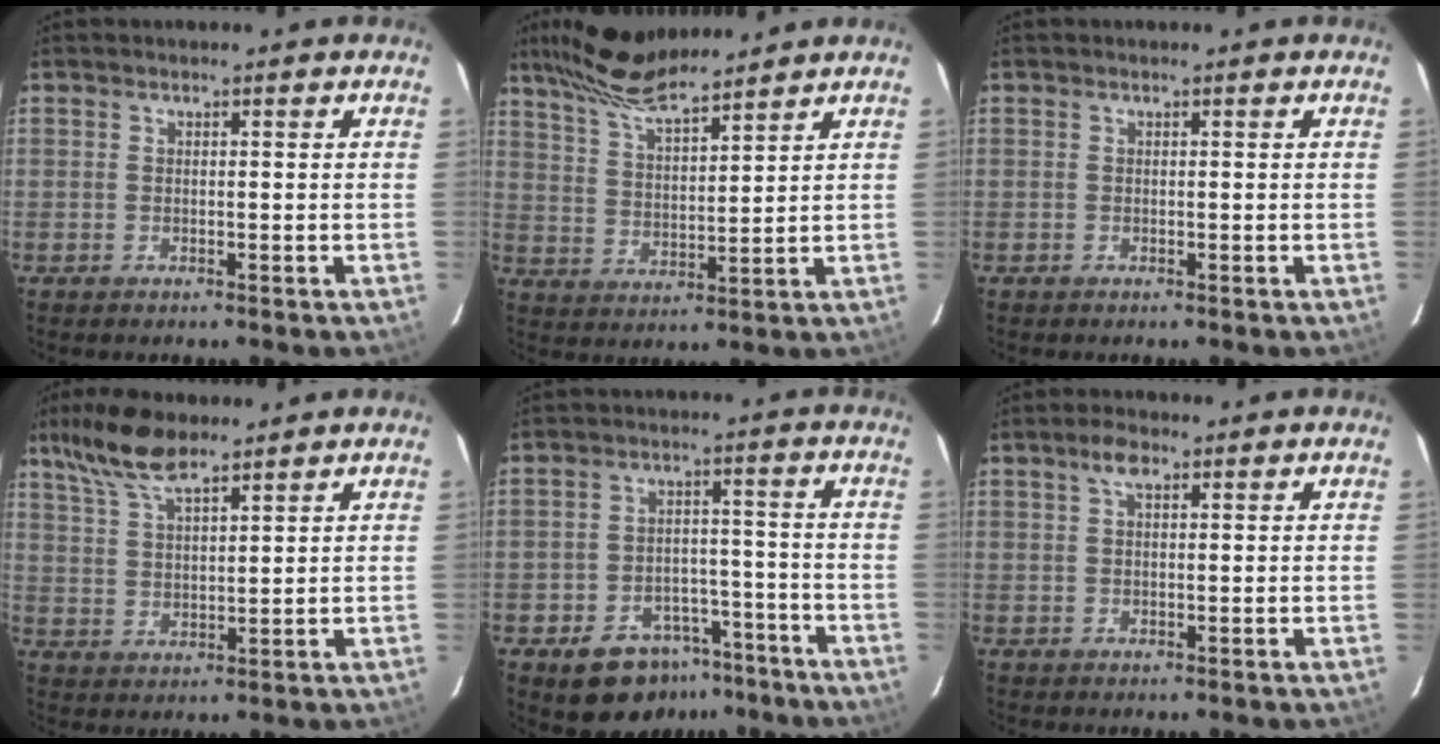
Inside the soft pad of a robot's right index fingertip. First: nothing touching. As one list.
[{"total": 11.7, "force": [10.0, 2.0, 5.7], "torque": [-0.108, 0.017, 0.188]}, {"total": 0.0}, {"total": 9.8, "force": [7.3, 2.9, 5.9], "torque": [-0.119, 0.019, 0.142]}, {"total": 11.4, "force": [-7.5, 7.3, 4.5], "torque": [-0.096, 0.030, -0.087]}, {"total": 3.0, "force": [1.6, 1.3, 2.2], "torque": [-0.042, 0.010, 0.028]}]